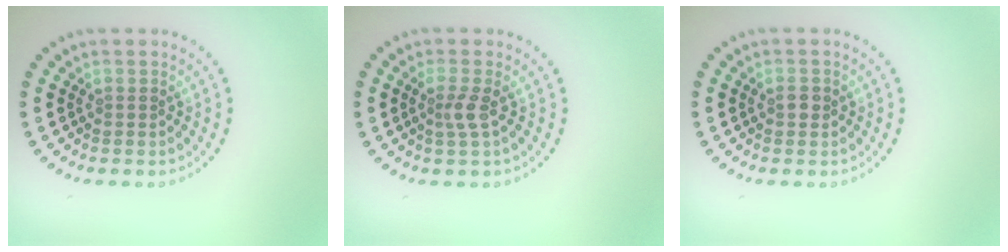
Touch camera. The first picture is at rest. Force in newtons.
{"total": 1.6, "press": 1.2, "slide": 1.0}
{"total": 0.8, "press": 0.8, "slide": 0.2}